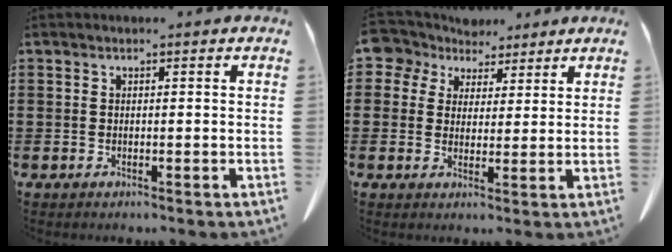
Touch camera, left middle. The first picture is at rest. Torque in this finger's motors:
{"motor_torque": [0.01, 0.00, 0.00, 0.01]}